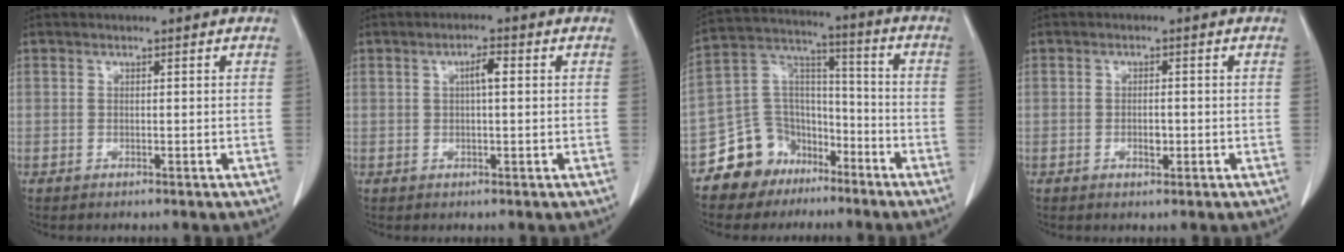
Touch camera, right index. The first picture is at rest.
{"total": 3.1, "force": [0.6, 0.9, 2.9], "torque": [-0.054, 0.009, 0.012]}
{"total": 12.2, "force": [-7.9, 9.0, 2.2], "torque": [-0.046, 0.070, -0.137]}
{"total": 2.3, "force": [-0.6, 1.2, 1.9], "torque": [-0.035, 0.002, -0.006]}